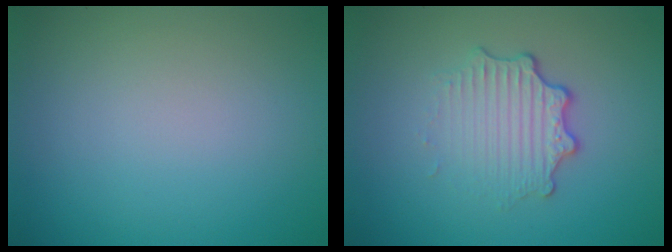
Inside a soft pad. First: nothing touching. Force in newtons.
{"total": 3.5, "press": 2.5, "slide": 2.4}